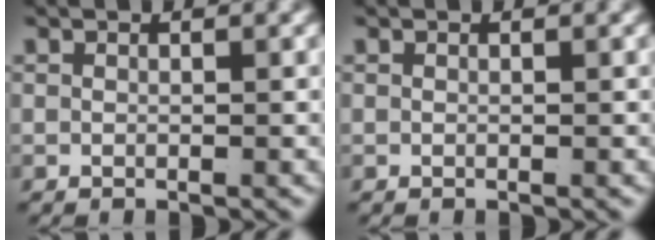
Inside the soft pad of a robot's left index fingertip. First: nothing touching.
{"total": 0.0}